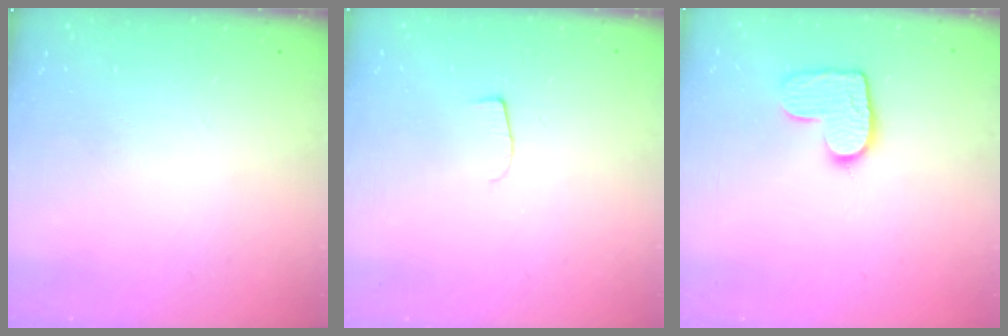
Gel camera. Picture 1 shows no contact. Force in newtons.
{"total": 4.3, "press": 4.3, "slide": 0.5}
{"total": 10.3, "press": 10.2, "slide": 0.6}